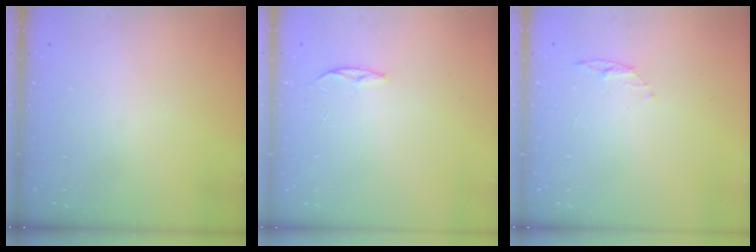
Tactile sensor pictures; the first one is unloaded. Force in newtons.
{"total": 3.3, "press": 3.3, "slide": 0.4}
{"total": 4.5, "press": 4.4, "slide": 0.5}